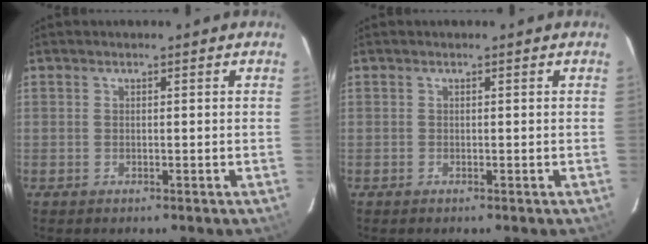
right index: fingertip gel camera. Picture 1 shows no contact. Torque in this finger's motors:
{"motor_torque": [0.00, -0.01, 0.00, -0.03]}